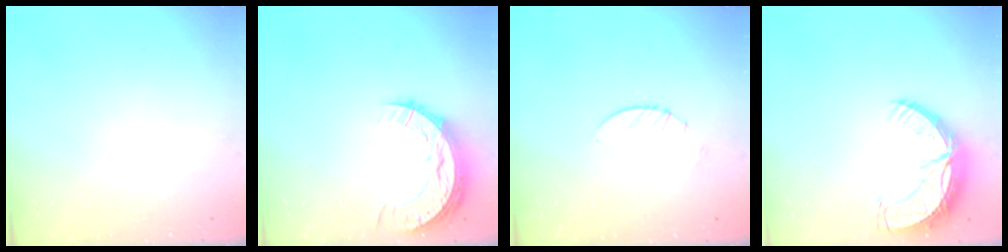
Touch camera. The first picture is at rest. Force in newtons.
{"total": 9.9, "press": 9.9, "slide": 0.7}
{"total": 2.6, "press": 2.5, "slide": 0.4}
{"total": 11.7, "press": 11.7, "slide": 0.9}